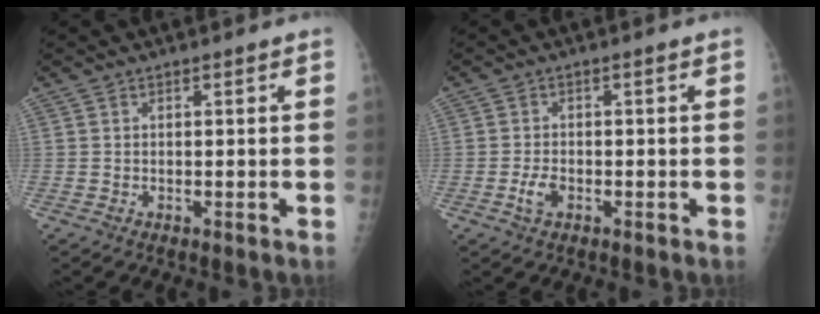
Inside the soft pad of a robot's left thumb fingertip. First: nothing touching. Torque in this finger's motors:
{"motor_torque": [-0.24, -0.04, 0.31, 0.15, 0.00]}